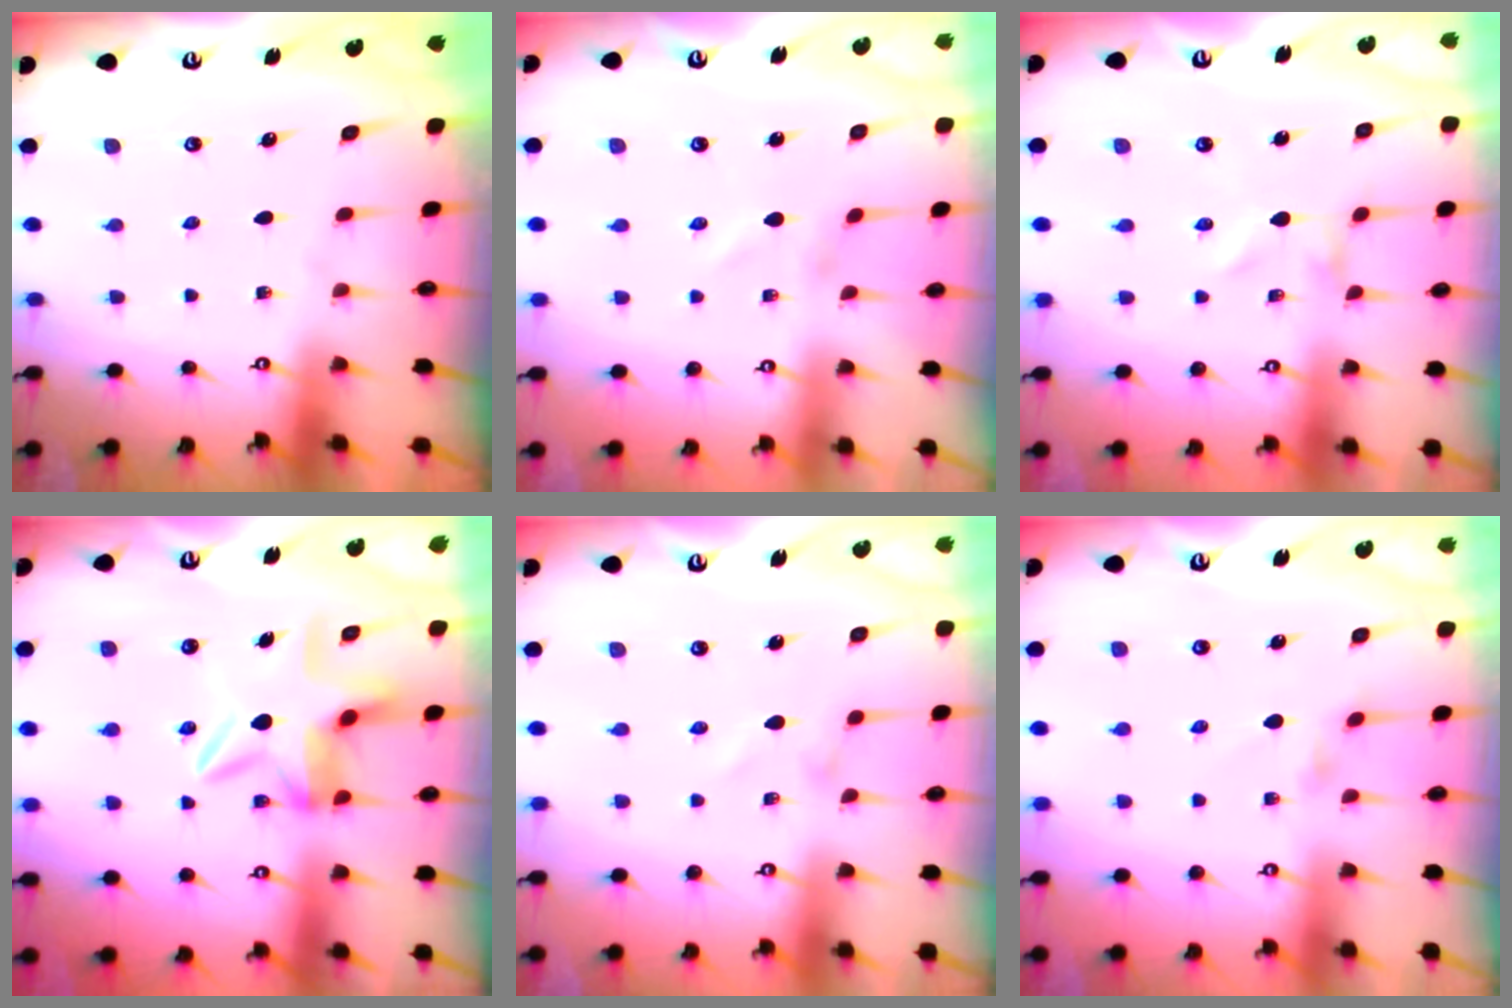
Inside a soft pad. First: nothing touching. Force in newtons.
{"total": 0.0}
{"total": 0.0}
{"total": 7.6, "press": 7.5, "slide": 1.4}
{"total": 0.0}
{"total": 2.0, "press": 2.0, "slide": 0.4}